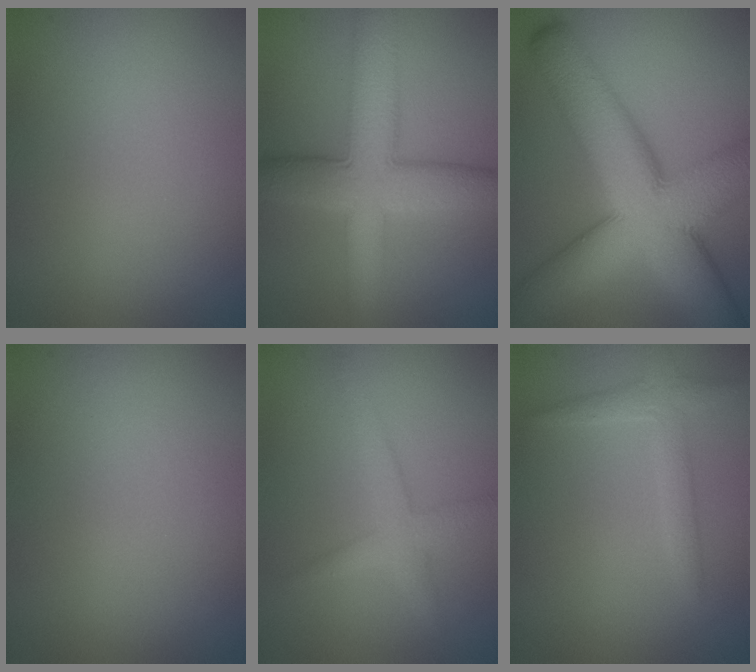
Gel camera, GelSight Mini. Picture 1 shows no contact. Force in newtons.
{"total": 7.9, "press": 7.9, "slide": 0.1}
{"total": 13.6, "press": 13.6, "slide": 0.6}
{"total": 0.0}
{"total": 2.6, "press": 2.6, "slide": 0.2}
{"total": 2.1, "press": 2.1, "slide": 0.1}